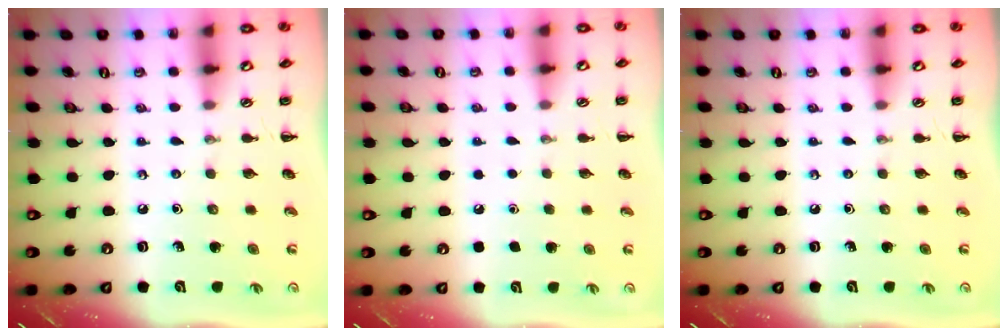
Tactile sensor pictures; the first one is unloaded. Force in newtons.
{"total": 1.6, "press": 1.6, "slide": 0.1}
{"total": 0.0}